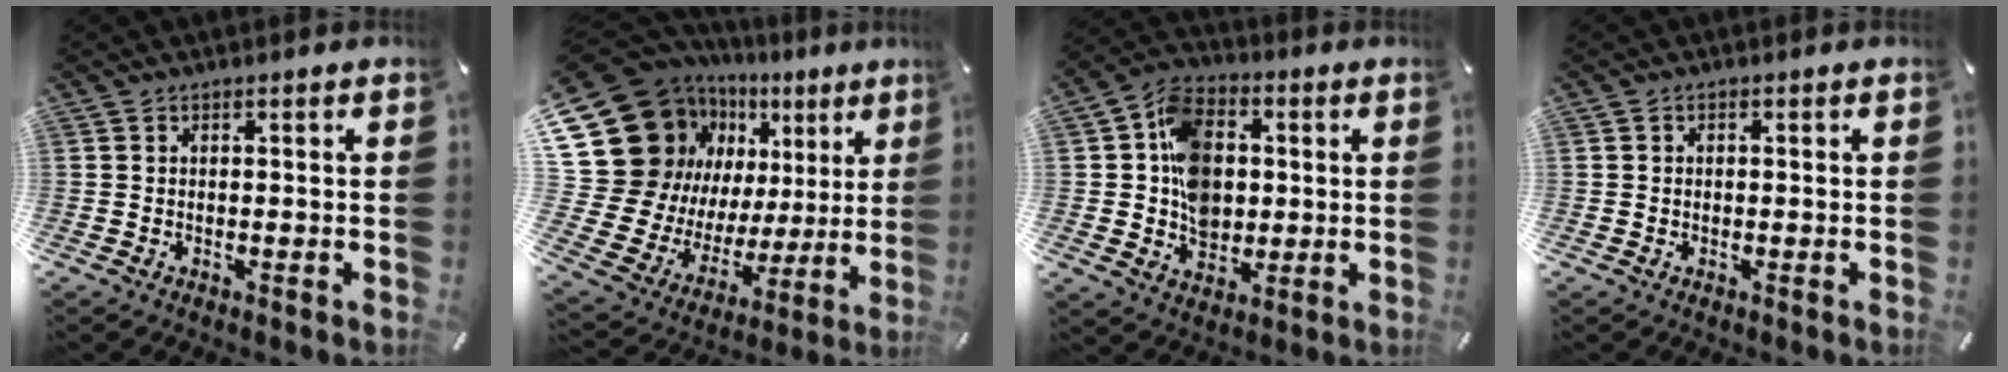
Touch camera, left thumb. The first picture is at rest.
{"total": 25.5, "force": [9.9, 19.5, 13.2], "torque": [-0.253, -0.075, 0.212]}
{"total": 12.4, "force": [0.7, 10.2, 7.1], "torque": [-0.131, 0.019, 0.019]}
{"total": 0.6, "force": [-0.1, 0.5, 0.2], "torque": [-0.003, 0.004, -0.003]}